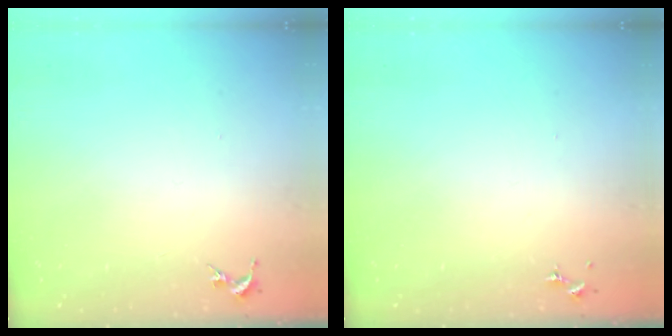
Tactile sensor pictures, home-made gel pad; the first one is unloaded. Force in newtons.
{"total": 0.0}